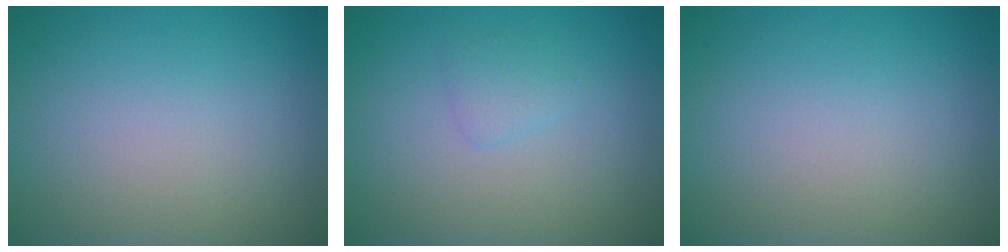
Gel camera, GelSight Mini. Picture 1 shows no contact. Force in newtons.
{"total": 1.1, "press": 1.1, "slide": 0.0}
{"total": 0.0}